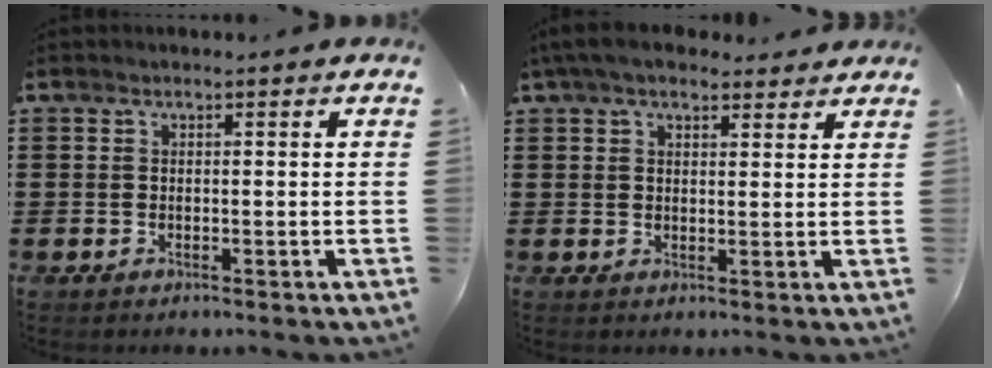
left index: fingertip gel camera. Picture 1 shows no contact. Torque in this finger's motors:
{"motor_torque": [2.14, 0.00, 0.45, 0.21]}